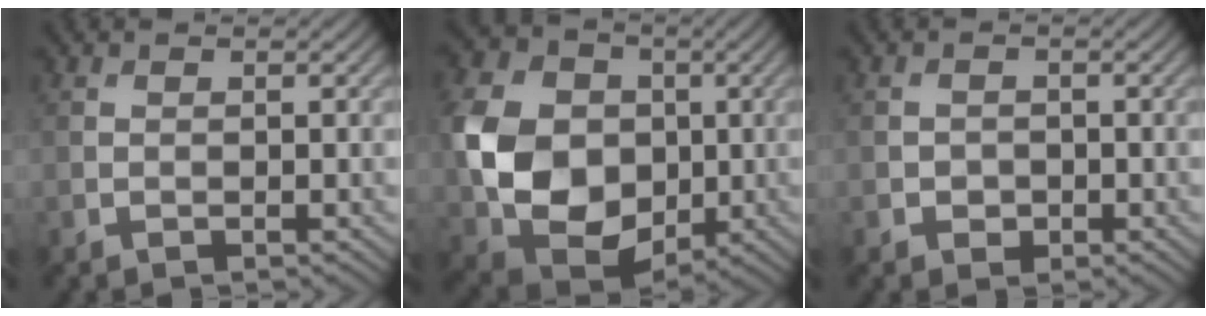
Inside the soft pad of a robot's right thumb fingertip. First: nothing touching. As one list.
[{"total": 13.3, "force": [0.0, 10.6, 8.1], "torque": [-0.199, 0.003, -0.007]}, {"total": 1.2, "force": [-0.4, 1.1, 0.4], "torque": [-0.004, -0.003, -0.009]}]